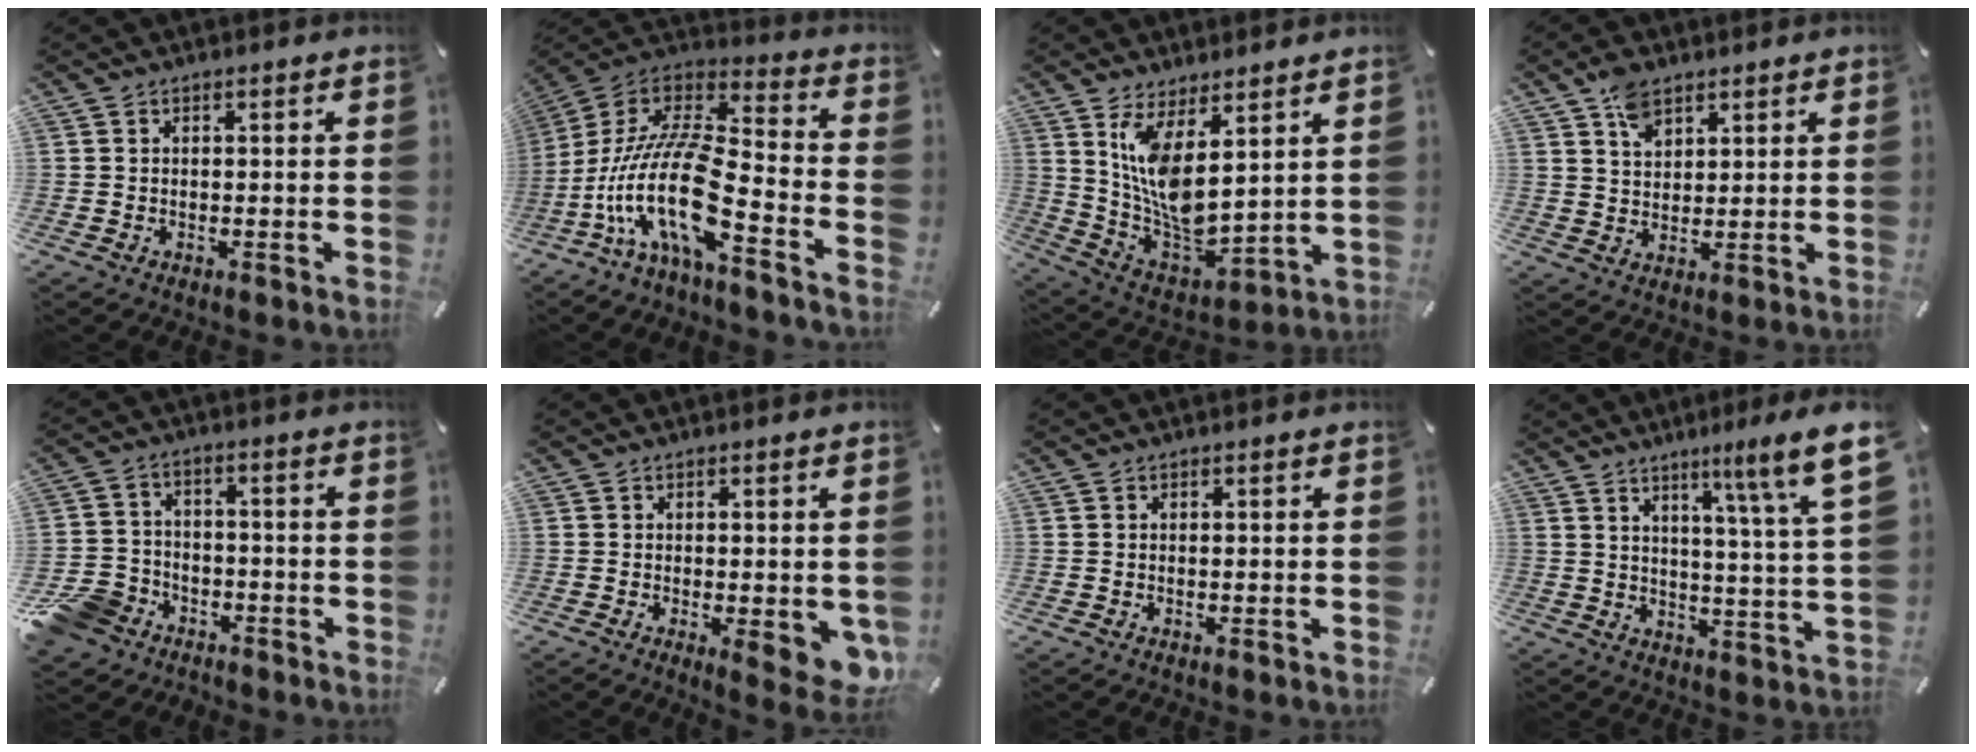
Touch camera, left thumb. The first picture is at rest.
{"total": 21.6, "force": [-9.6, 7.4, 17.9], "torque": [-0.397, 0.016, -0.176]}
{"total": 11.4, "force": [5.5, 4.9, 8.7], "torque": [-0.184, -0.058, 0.107]}
{"total": 6.4, "force": [3.7, 4.1, 3.2], "torque": [-0.057, -0.002, 0.069]}
{"total": 9.8, "force": [-5.9, 7.5, 2.4], "torque": [-0.056, 0.049, -0.107]}
{"total": 7.0, "force": [-1.2, 2.5, 6.4], "torque": [-0.076, -0.013, -0.009]}
{"total": 0.0}
{"total": 11.3, "force": [7.5, -0.3, 8.5], "torque": [-0.117, -0.058, 0.108]}